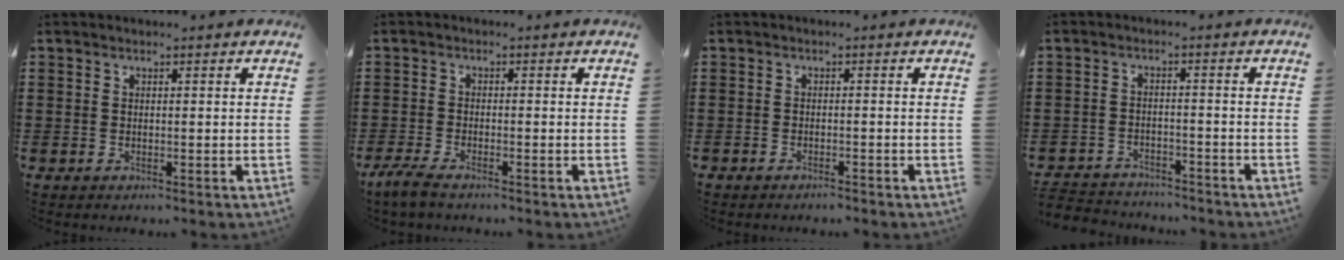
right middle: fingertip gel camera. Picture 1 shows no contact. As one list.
[{"total": 2.6, "force": [-2.0, 0.2, 1.6], "torque": [-0.041, -0.004, -0.043]}, {"total": 1.0, "force": [-1.0, 0.1, 0.1], "torque": [-0.005, 0.000, -0.021]}, {"total": 3.1, "force": [-3.0, 0.7, -0.1], "torque": [-0.006, 0.001, -0.066]}]